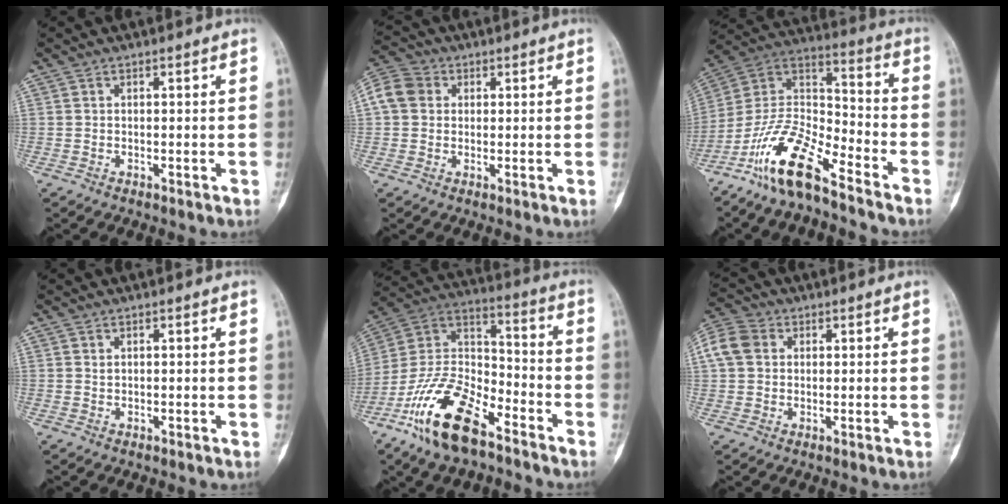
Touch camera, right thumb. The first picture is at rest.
{"total": 7.5, "force": [1.5, 6.3, 3.7], "torque": [-0.064, 0.017, 0.020]}
{"total": 15.6, "force": [-11.2, 4.5, 9.9], "torque": [-0.182, 0.079, -0.216]}
{"total": 0.7, "force": [0.2, 0.5, -0.4], "torque": [0.010, 0.000, 0.004]}
{"total": 19.1, "force": [-11.8, 8.4, 12.4], "torque": [-0.226, 0.071, -0.223]}
{"total": 8.2, "force": [1.9, 6.6, 4.5], "torque": [-0.093, 0.019, 0.033]}